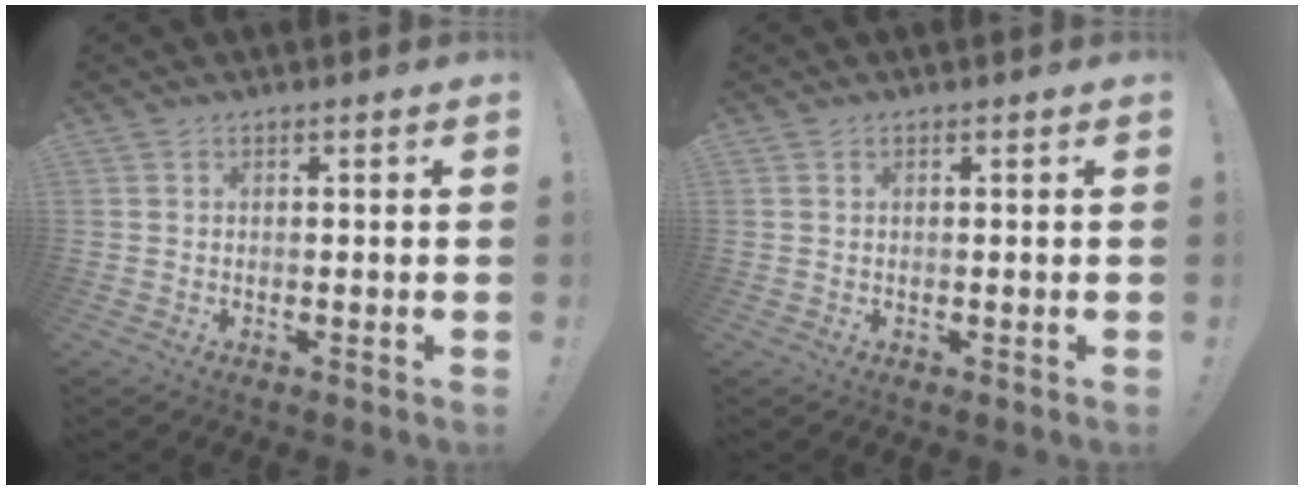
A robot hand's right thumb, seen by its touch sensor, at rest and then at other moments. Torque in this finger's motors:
{"motor_torque": [0.04, -0.03, 0.14, -0.16, 0.08]}